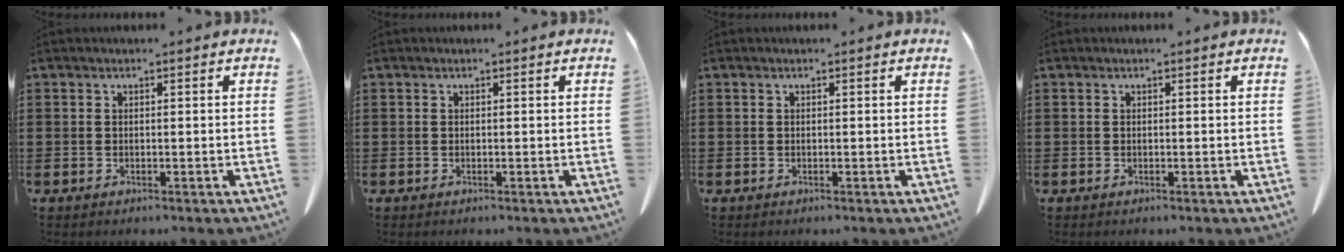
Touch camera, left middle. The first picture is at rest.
{"total": 0.0}
{"total": 0.0}
{"total": 0.0}